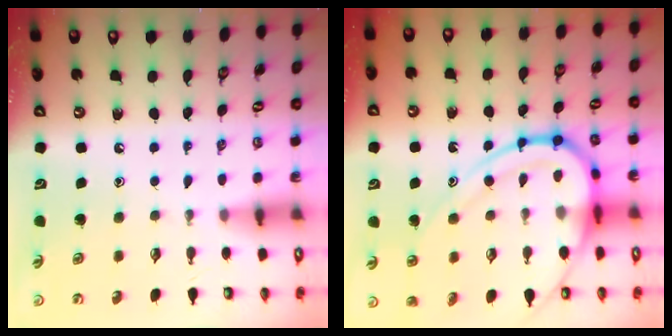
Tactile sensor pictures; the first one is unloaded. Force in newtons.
{"total": 17.3, "press": 17.2, "slide": 1.7}